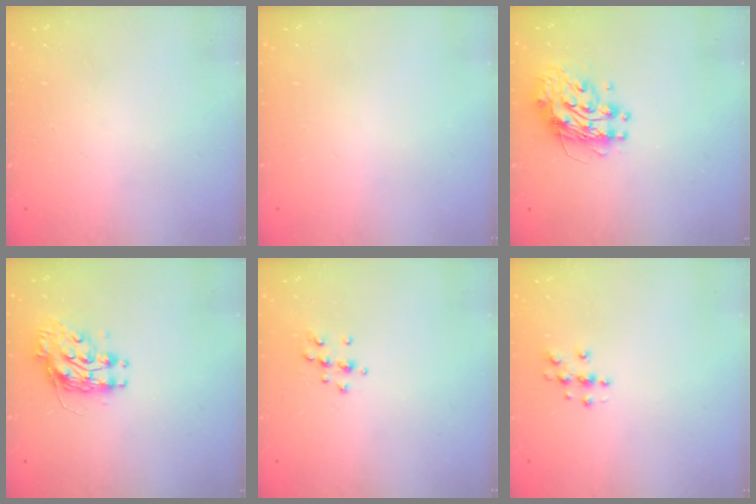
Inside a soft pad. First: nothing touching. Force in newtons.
{"total": 0.0}
{"total": 10.2, "press": 10.2, "slide": 0.8}
{"total": 9.3, "press": 9.2, "slide": 0.6}
{"total": 6.3, "press": 6.2, "slide": 0.9}
{"total": 3.9, "press": 3.9, "slide": 0.4}